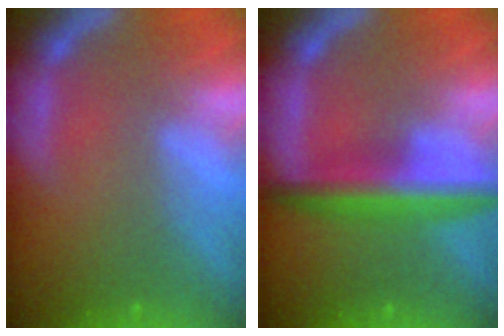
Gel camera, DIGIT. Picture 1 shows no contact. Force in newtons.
{"total": 6.0}